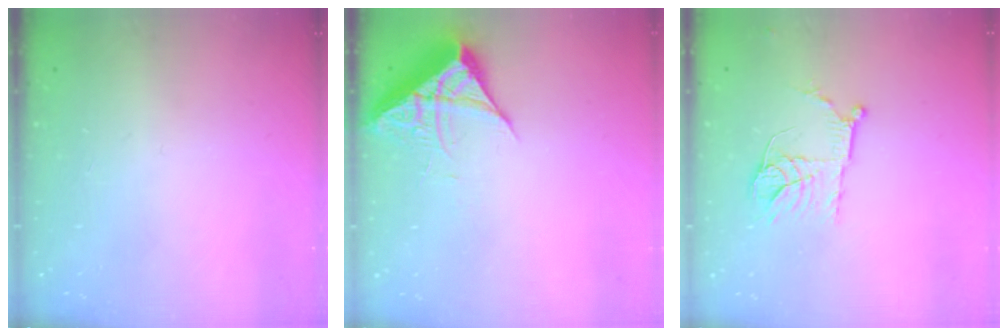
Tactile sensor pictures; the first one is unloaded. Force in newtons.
{"total": 6.6, "press": 6.6, "slide": 0.3}
{"total": 11.2, "press": 11.1, "slide": 0.7}